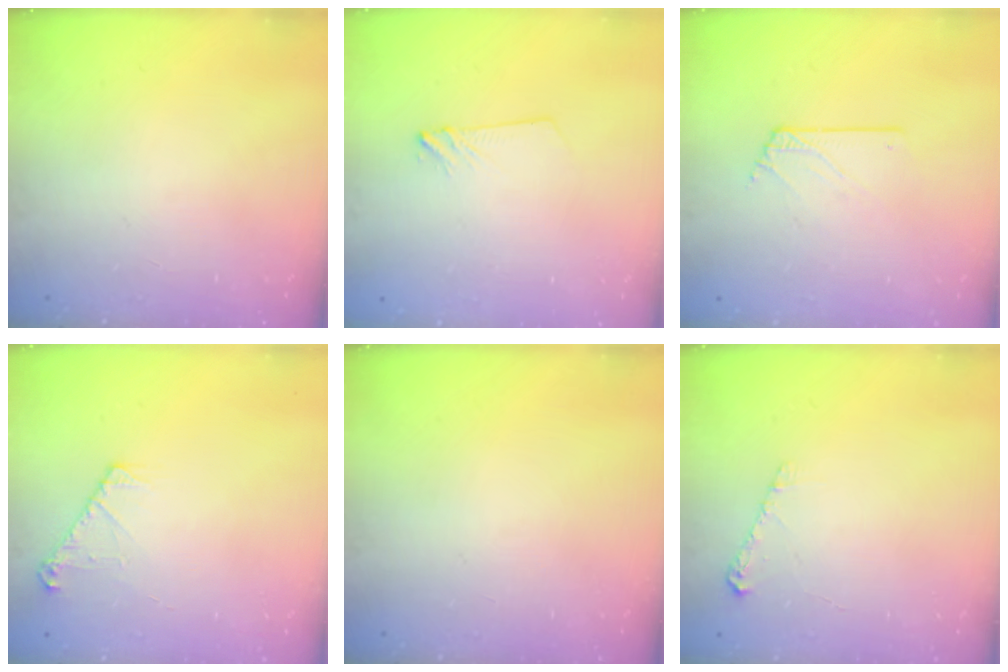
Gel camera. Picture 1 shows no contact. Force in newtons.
{"total": 2.8, "press": 2.8, "slide": 0.3}
{"total": 1.6, "press": 1.6, "slide": 0.2}
{"total": 6.0, "press": 6.0, "slide": 0.7}
{"total": 0.0}
{"total": 4.2, "press": 4.2, "slide": 0.5}